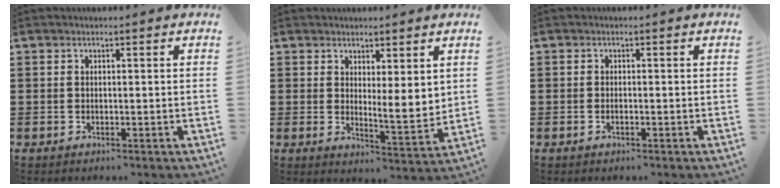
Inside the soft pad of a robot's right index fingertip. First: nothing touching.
{"total": 4.5, "force": [2.8, 1.4, 3.2], "torque": [-0.044, -0.021, 0.046]}
{"total": 0.7, "force": [-0.3, 0.1, 0.6], "torque": [-0.015, -0.007, -0.004]}